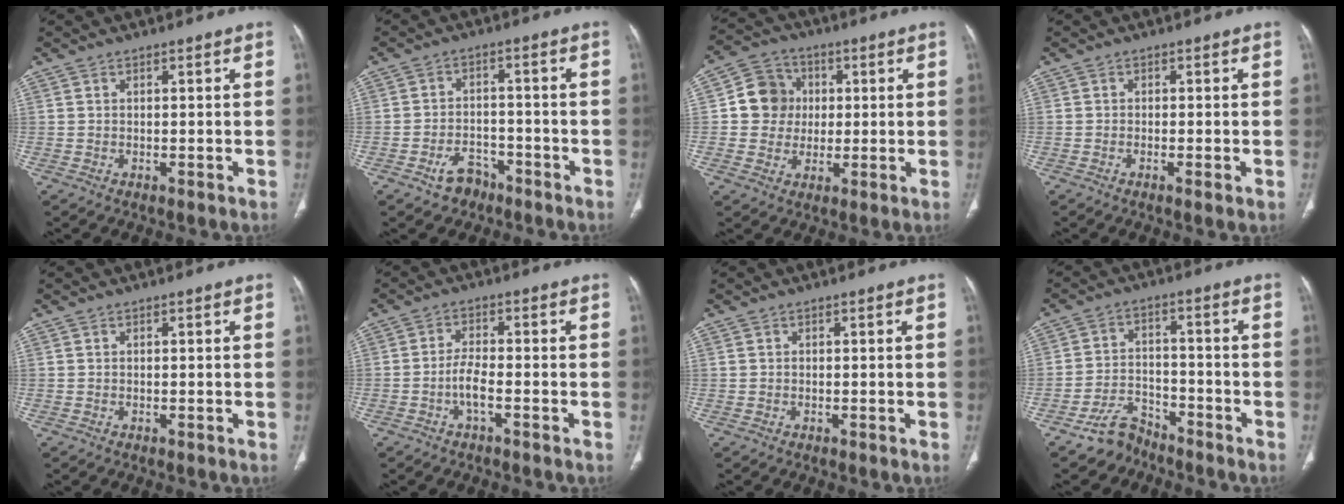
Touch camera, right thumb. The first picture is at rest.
{"total": 5.1, "force": [-3.4, 3.4, 1.7], "torque": [-0.015, 0.030, -0.051]}
{"total": 9.0, "force": [0.8, 8.4, 2.9], "torque": [-0.013, 0.008, 0.007]}
{"total": 1.4, "force": [-0.6, 0.1, 1.3], "torque": [-0.030, -0.004, -0.014]}
{"total": 0.0}
{"total": 3.7, "force": [-1.7, 0.9, 3.2], "torque": [-0.068, 0.014, -0.034]}
{"total": 0.0}
{"total": 6.1, "force": [-5.1, 3.2, 0.9], "torque": [-0.005, 0.043, -0.097]}